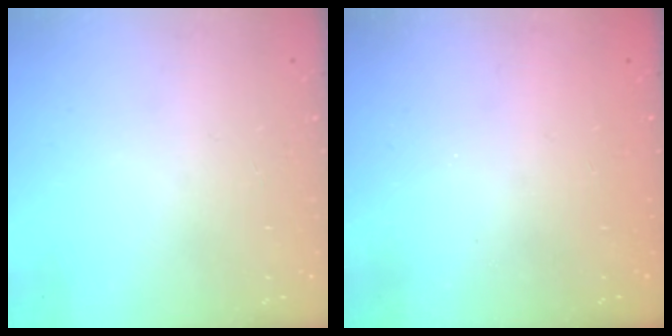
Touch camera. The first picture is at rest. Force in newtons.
{"total": 2.3, "press": 2.2, "slide": 0.8}